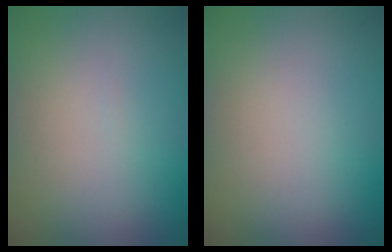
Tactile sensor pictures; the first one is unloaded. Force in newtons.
{"total": 0.0}